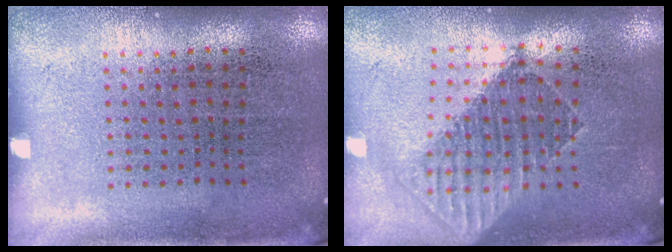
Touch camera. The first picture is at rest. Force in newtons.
{"total": 1.7, "press": 1.5, "slide": 0.9}